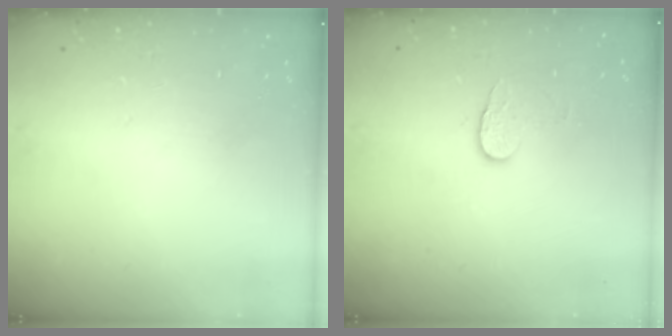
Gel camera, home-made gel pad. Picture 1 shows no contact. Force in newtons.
{"total": 4.3, "press": 4.3, "slide": 0.4}